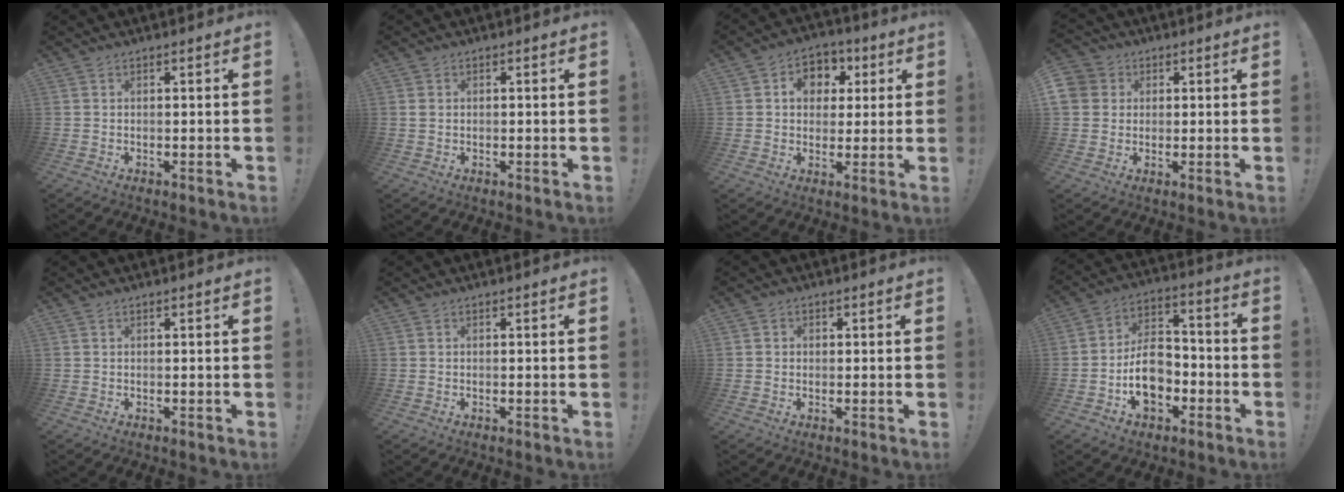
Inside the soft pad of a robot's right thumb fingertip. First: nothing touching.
{"total": 1.2, "force": [0.2, 1.0, 0.6], "torque": [-0.012, 0.005, 0.005]}
{"total": 8.6, "force": [1.9, 7.5, 3.6], "torque": [-0.053, 0.003, 0.040]}
{"total": 6.2, "force": [1.6, 5.7, 1.9], "torque": [-0.040, -0.002, 0.032]}
{"total": 0.0}
{"total": 0.0}
{"total": 1.3, "force": [0.0, 1.2, 0.5], "torque": [-0.006, 0.003, -0.001]}
{"total": 13.5, "force": [-4.4, 9.6, 8.5], "torque": [-0.136, 0.031, -0.074]}